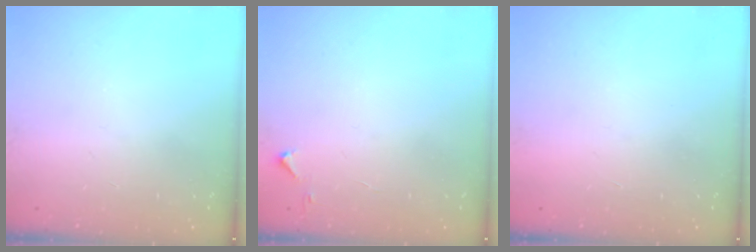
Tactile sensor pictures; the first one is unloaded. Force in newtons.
{"total": 2.8, "press": 2.8, "slide": 0.4}
{"total": 1.5, "press": 1.5, "slide": 0.1}